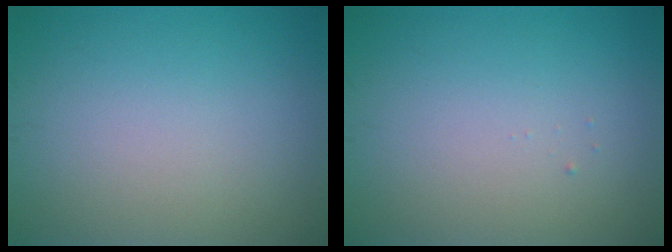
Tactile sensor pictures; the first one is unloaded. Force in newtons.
{"total": 0.0}